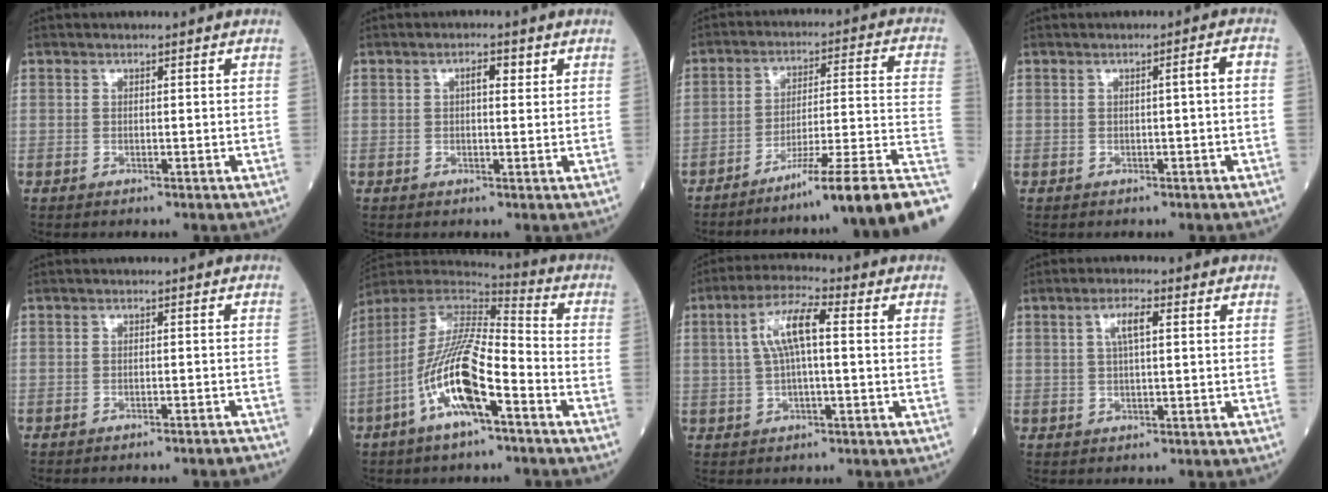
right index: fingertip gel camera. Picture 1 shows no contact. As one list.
[{"total": 2.4, "force": [0.9, 0.8, 2.1], "torque": [-0.036, 0.006, 0.014]}, {"total": 17.4, "force": [-12.2, -1.3, 12.3], "torque": [-0.118, 0.024, -0.188]}, {"total": 2.0, "force": [-0.1, -0.1, 2.0], "torque": [-0.028, 0.003, 0.000]}, {"total": 3.3, "force": [-3.2, 0.0, 0.9], "torque": [-0.010, 0.005, -0.039]}, {"total": 15.1, "force": [-6.3, 3.0, 13.4], "torque": [-0.271, -0.002, -0.119]}, {"total": 7.2, "force": [1.2, 1.5, 6.9], "torque": [-0.143, 0.022, 0.022]}, {"total": 3.5, "force": [1.1, 0.6, 3.2], "torque": [-0.063, 0.007, 0.022]}]